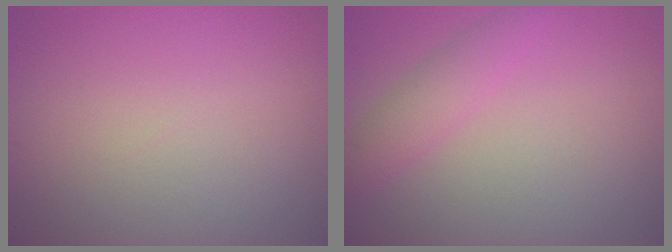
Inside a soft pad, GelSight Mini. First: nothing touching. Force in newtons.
{"total": 2.3, "press": 2.3, "slide": 0.2}